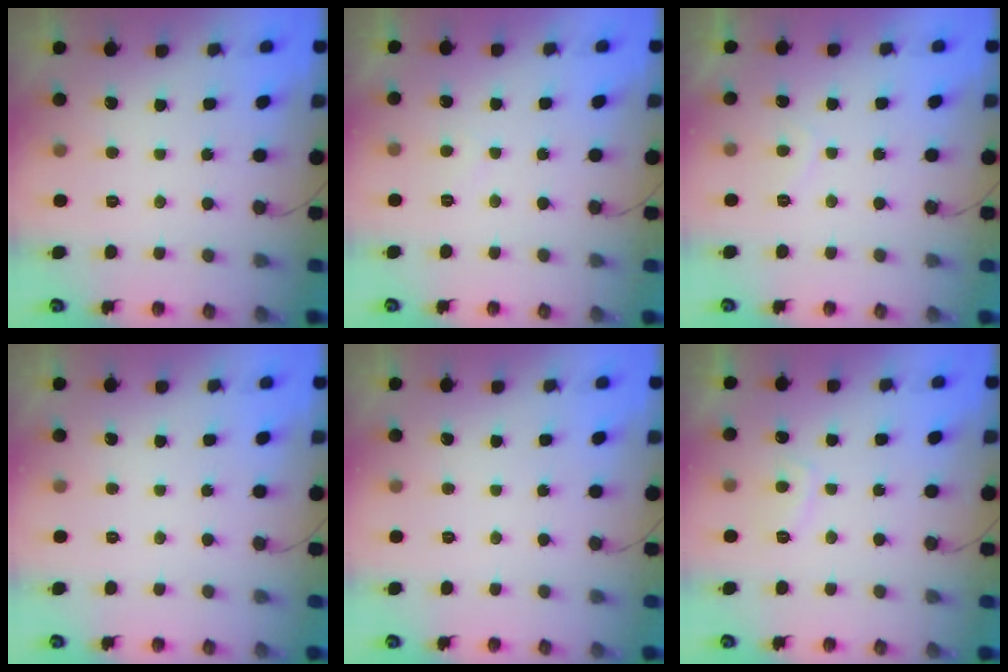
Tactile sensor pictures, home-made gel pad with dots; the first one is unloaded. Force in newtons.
{"total": 2.0, "press": 2.0, "slide": 0.5}
{"total": 1.5, "press": 1.3, "slide": 0.7}
{"total": 0.0}
{"total": 0.0}
{"total": 3.5, "press": 3.4, "slide": 0.8}